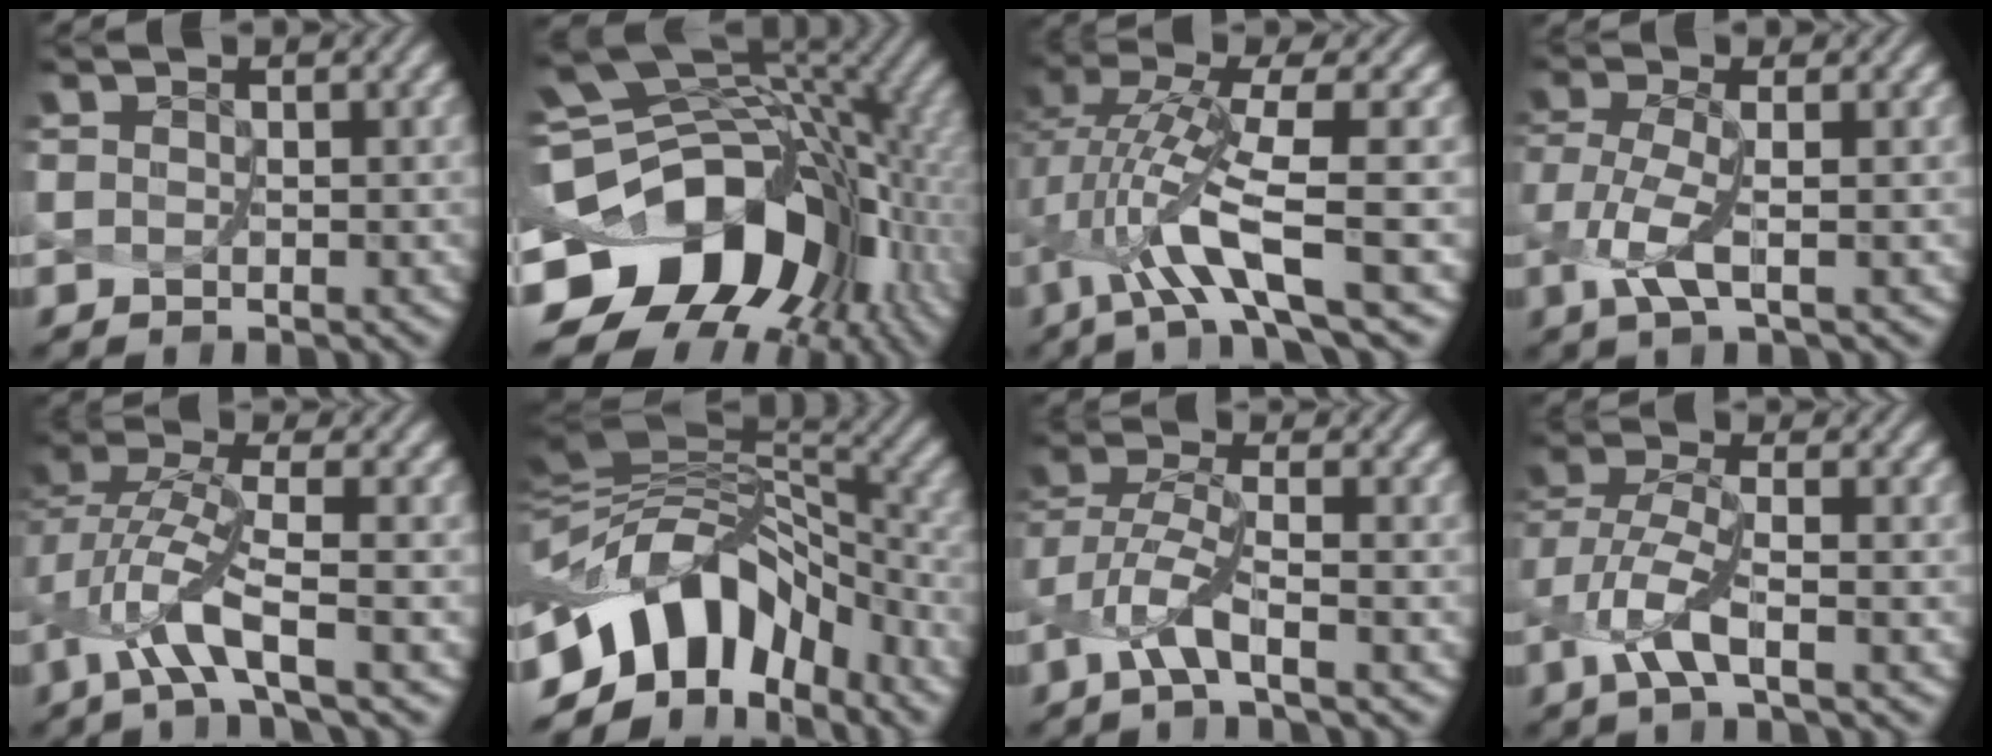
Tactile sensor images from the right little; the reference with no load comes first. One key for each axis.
{"total": 13.9, "fx": -5.9, "fy": 9.8, "fz": 8.0, "tx": -0.141, "ty": -0.012, "tz": -0.093}
{"total": 6.6, "fx": -1.8, "fy": 0.6, "fz": 6.3, "tx": -0.131, "ty": 0.002, "tz": -0.030}
{"total": 3.1, "fx": -0.9, "fy": 0.8, "fz": 2.9, "tx": -0.077, "ty": 0.000, "tz": -0.013}
{"total": 4.5, "fx": -2.2, "fy": 0.4, "fz": 3.9, "tx": -0.091, "ty": 0.003, "tz": -0.043}
{"total": 9.9, "fx": -5.2, "fy": 6.0, "fz": 5.9, "tx": -0.094, "ty": 0.021, "tz": -0.097}
{"total": 3.4, "fx": -1.8, "fy": 0.4, "fz": 2.9, "tx": -0.071, "ty": 0.003, "tz": -0.034}
{"total": 3.8, "fx": -1.5, "fy": 1.1, "fz": 3.4, "tx": -0.085, "ty": 0.003, "tz": -0.025}